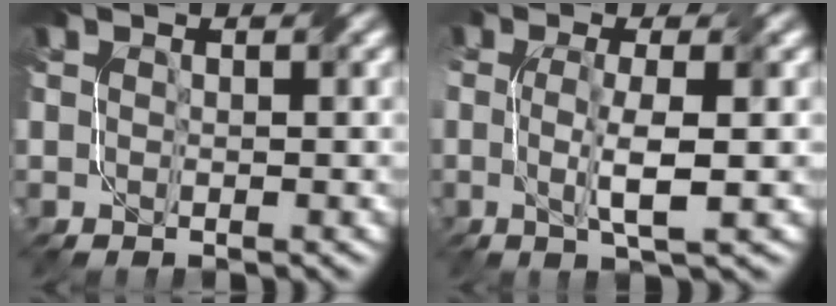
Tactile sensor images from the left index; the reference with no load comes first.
{"total": 3.8, "force": [-0.3, 0.6, 3.7], "torque": [-0.069, -0.004, -0.002]}